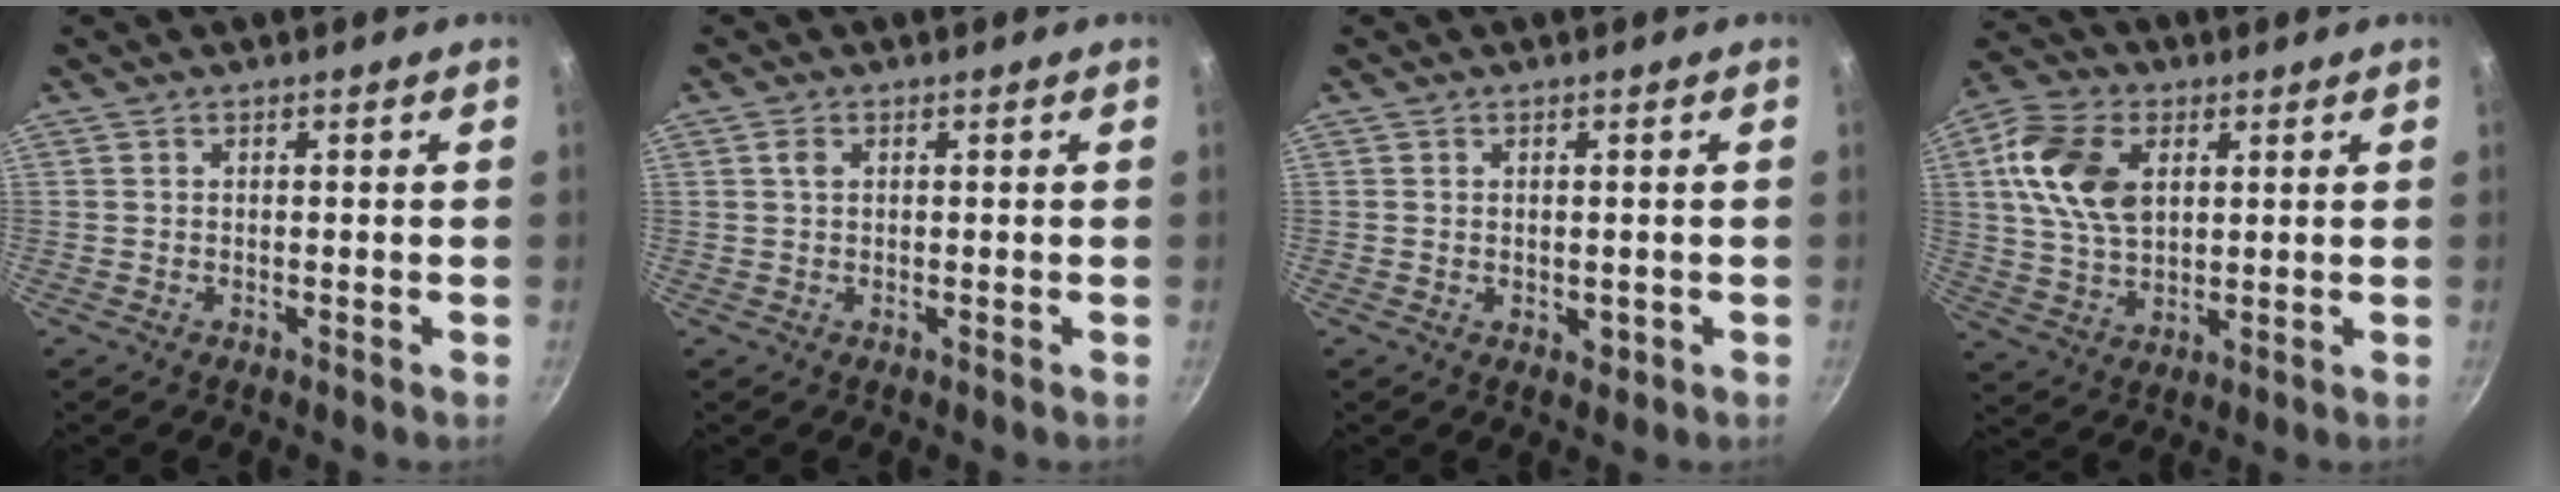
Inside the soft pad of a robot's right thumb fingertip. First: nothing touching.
{"total": 1.3, "force": [0.4, 0.8, 0.9], "torque": [-0.012, 0.000, 0.005]}
{"total": 1.7, "force": [-0.1, 1.2, 1.2], "torque": [-0.014, -0.003, 0.000]}
{"total": 13.7, "force": [3.4, 8.9, 9.8], "torque": [-0.169, -0.003, 0.062]}